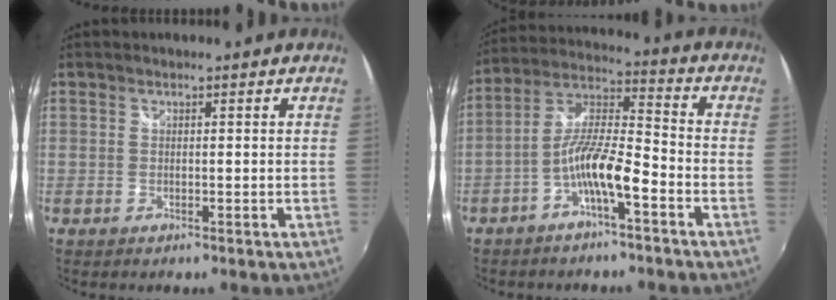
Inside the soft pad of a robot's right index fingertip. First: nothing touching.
{"total": 9.6, "force": [-4.8, 1.6, 8.2], "torque": [-0.171, 0.013, -0.089]}